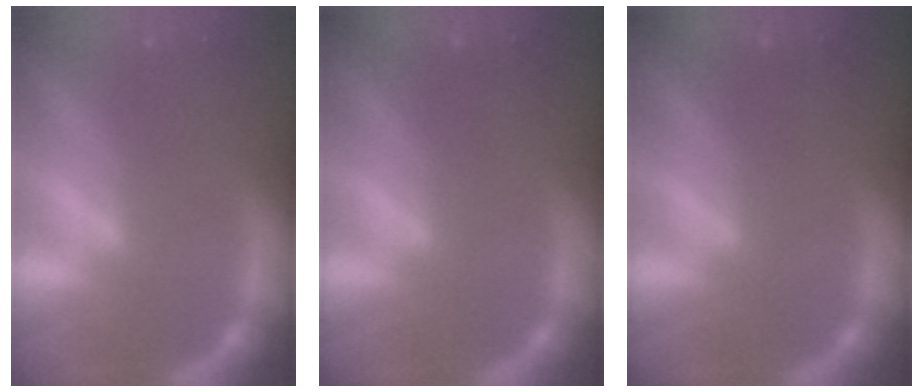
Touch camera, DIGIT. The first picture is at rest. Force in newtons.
{"total": 0.0}
{"total": 0.0}